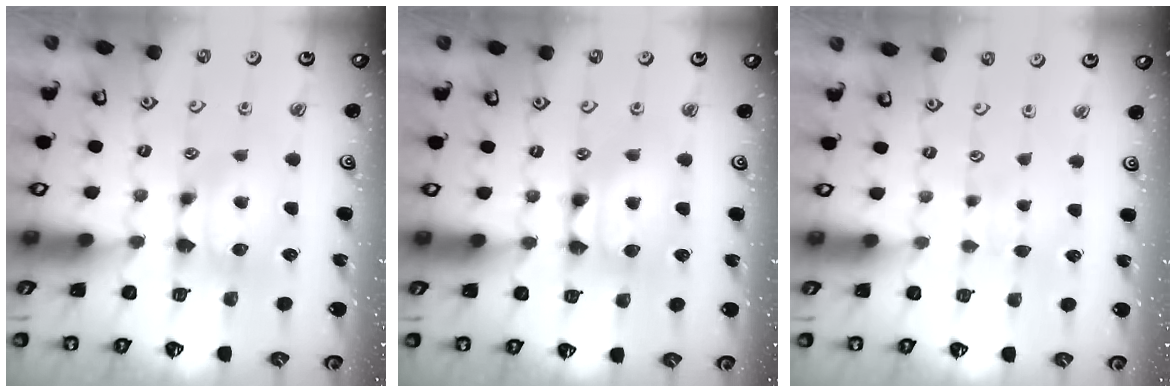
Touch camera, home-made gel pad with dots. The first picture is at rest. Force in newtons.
{"total": 2.0, "press": 2.0, "slide": 0.1}
{"total": 2.6, "press": 2.6, "slide": 0.4}